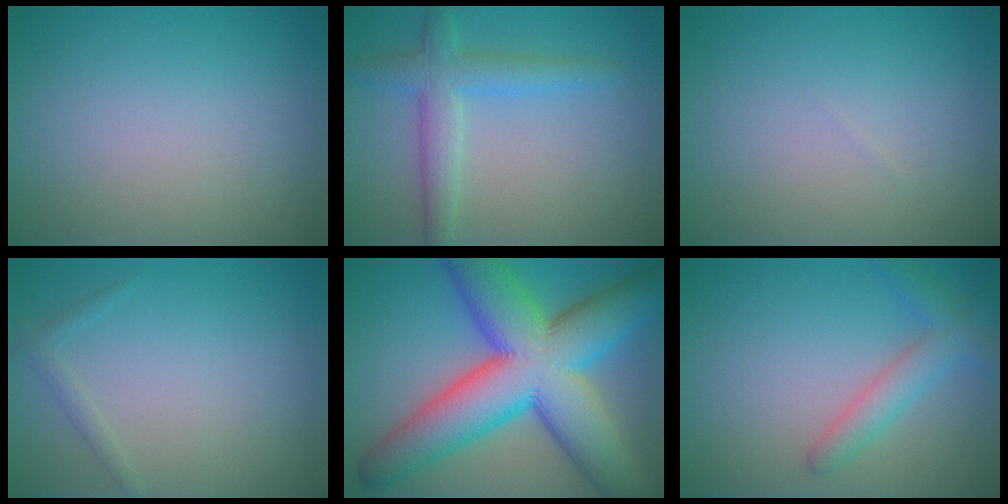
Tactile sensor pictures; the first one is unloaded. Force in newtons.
{"total": 3.9, "press": 3.9, "slide": 0.1}
{"total": 0.0}
{"total": 1.0, "press": 1.0, "slide": 0.0}
{"total": 15.5, "press": 15.5, "slide": 0.1}
{"total": 3.0, "press": 3.0, "slide": 0.2}